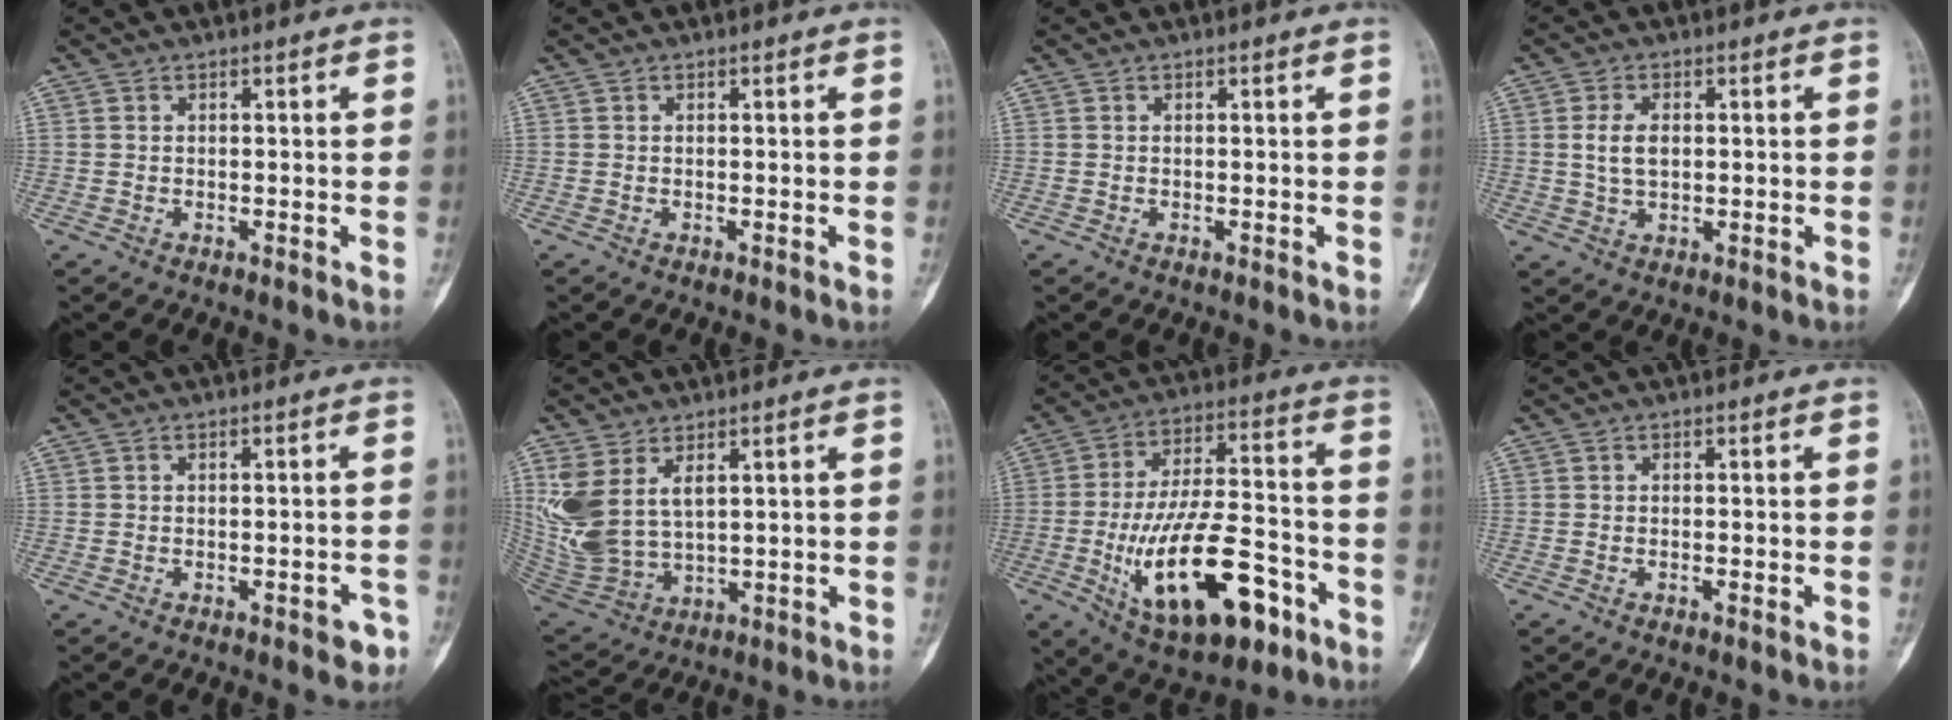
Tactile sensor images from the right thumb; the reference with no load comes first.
{"total": 0.0}
{"total": 0.0}
{"total": 4.6, "force": [0.5, 2.7, 3.7], "torque": [-0.070, 0.000, 0.011]}
{"total": 3.0, "force": [-1.7, 1.3, 2.0], "torque": [-0.016, 0.014, -0.019]}
{"total": 11.8, "force": [4.1, 6.9, 8.7], "torque": [-0.186, -0.014, 0.103]}
{"total": 22.7, "force": [-8.5, 10.0, 18.5], "torque": [-0.307, 0.036, -0.123]}
{"total": 0.6, "force": [-0.3, 0.1, 0.5], "torque": [-0.014, 0.005, -0.003]}